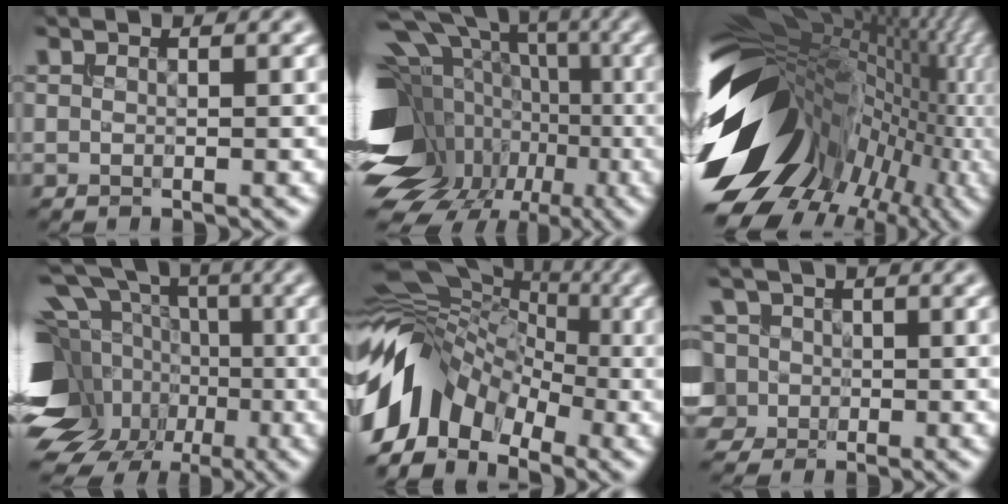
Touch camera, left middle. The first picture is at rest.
{"total": 18.8, "force": [-3.8, 13.6, 12.4], "torque": [-0.214, 0.025, -0.042]}
{"total": 18.3, "force": [-1.2, 12.1, 13.7], "torque": [-0.224, -0.012, 0.009]}
{"total": 19.1, "force": [-2.4, 15.7, 10.5], "torque": [-0.218, 0.028, -0.060]}
{"total": 10.4, "force": [-3.4, 7.4, 6.5], "torque": [-0.118, 0.013, -0.084]}
{"total": 6.7, "force": [1.5, 5.8, 3.0], "torque": [-0.062, 0.036, -0.007]}